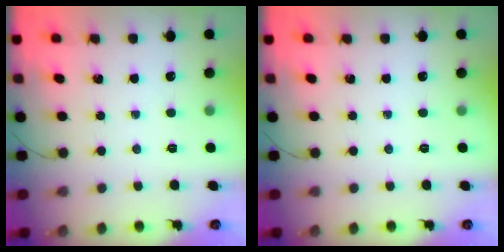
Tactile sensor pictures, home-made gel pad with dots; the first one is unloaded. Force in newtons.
{"total": 0.0}